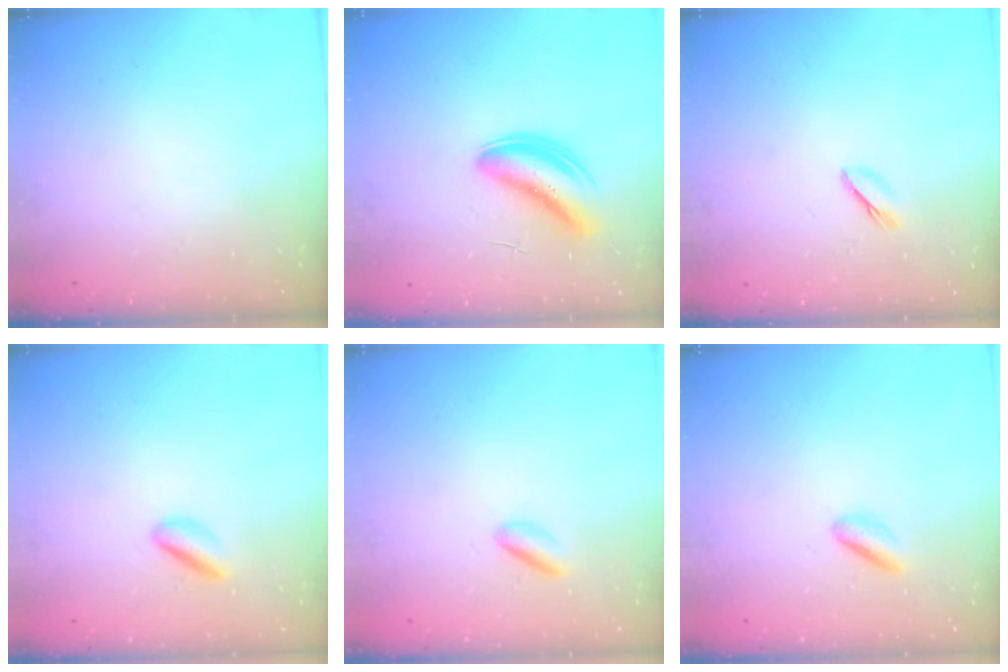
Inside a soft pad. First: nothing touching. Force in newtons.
{"total": 5.4, "press": 5.3, "slide": 1.2}
{"total": 2.5, "press": 2.4, "slide": 0.8}
{"total": 3.3, "press": 3.2, "slide": 1.1}
{"total": 2.2, "press": 2.2, "slide": 0.5}
{"total": 2.7, "press": 2.6, "slide": 0.7}